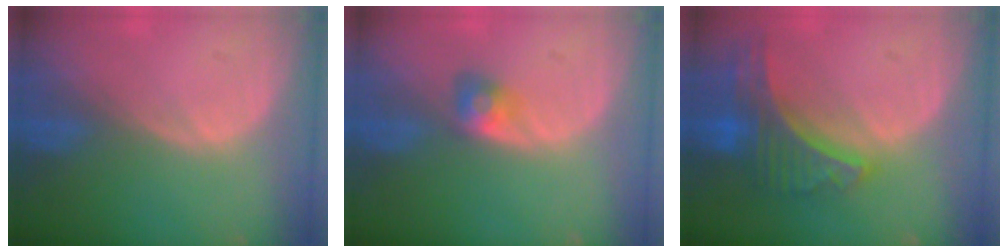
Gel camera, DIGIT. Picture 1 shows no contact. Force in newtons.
{"total": 2.9, "press": 2.5, "slide": 1.4}
{"total": 8.9, "press": 7.6, "slide": 4.5}